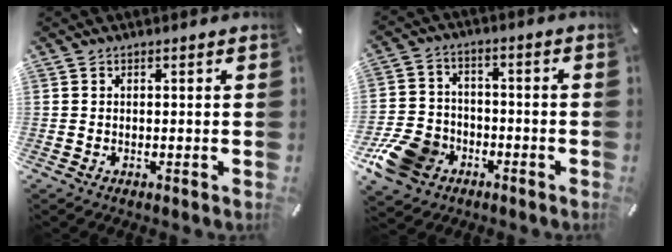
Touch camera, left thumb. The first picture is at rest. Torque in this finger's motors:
{"motor_torque": [0.19, 0.65, 0.21, 0.18, 0.17]}